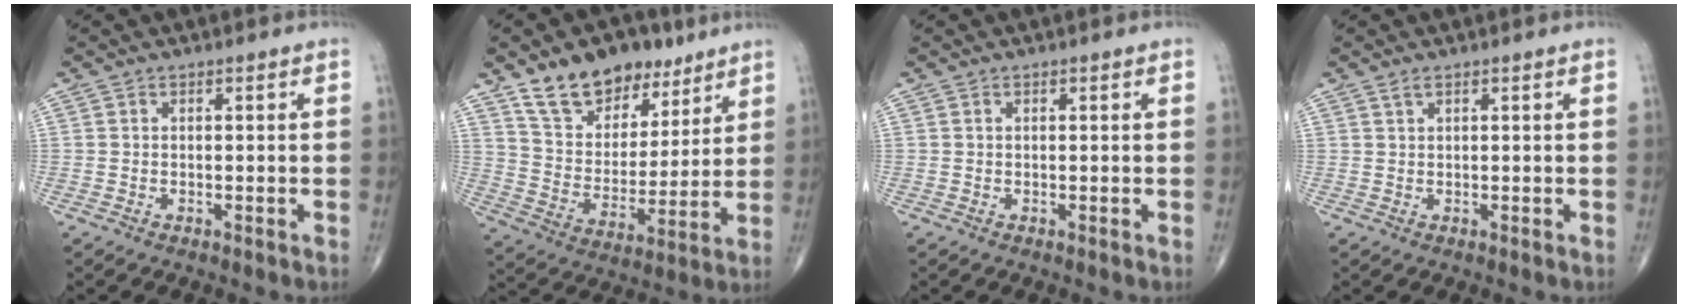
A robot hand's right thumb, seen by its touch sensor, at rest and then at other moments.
{"total": 16.3, "force": [11.1, 9.5, 7.3], "torque": [-0.078, -0.055, 0.198]}
{"total": 0.0}
{"total": 0.9, "force": [0.7, 0.2, 0.5], "torque": [-0.011, 0.004, 0.015]}